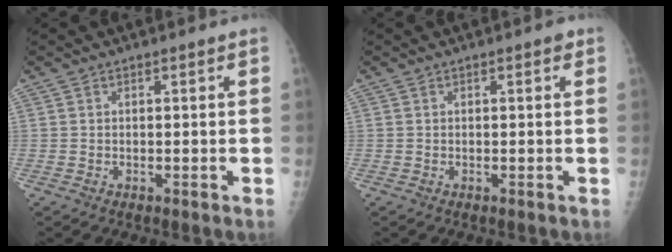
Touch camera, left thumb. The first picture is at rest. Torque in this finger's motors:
{"motor_torque": [0.24, 0.26, 0.06, -0.09, 0.00]}